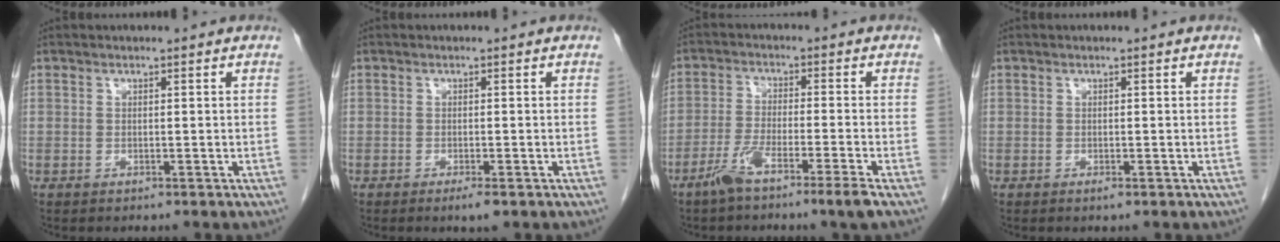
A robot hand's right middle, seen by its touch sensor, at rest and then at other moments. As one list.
[{"total": 1.9, "force": [-1.1, 0.2, 1.5], "torque": [-0.024, -0.004, -0.016]}, {"total": 6.8, "force": [-4.5, -0.6, 5.1], "torque": [-0.094, -0.011, -0.088]}, {"total": 0.5, "force": [-0.3, 0.1, 0.4], "torque": [-0.007, -0.001, -0.004]}]